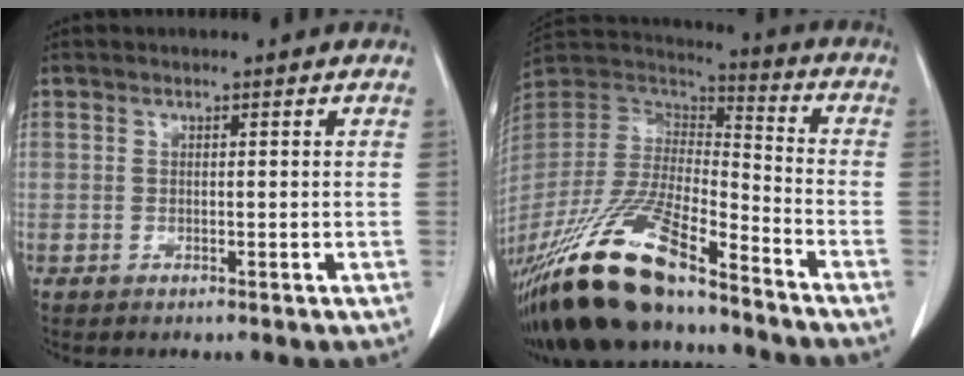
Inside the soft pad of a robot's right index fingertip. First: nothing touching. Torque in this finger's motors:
{"motor_torque": [1.09, -1.05, 0.43, 0.12]}